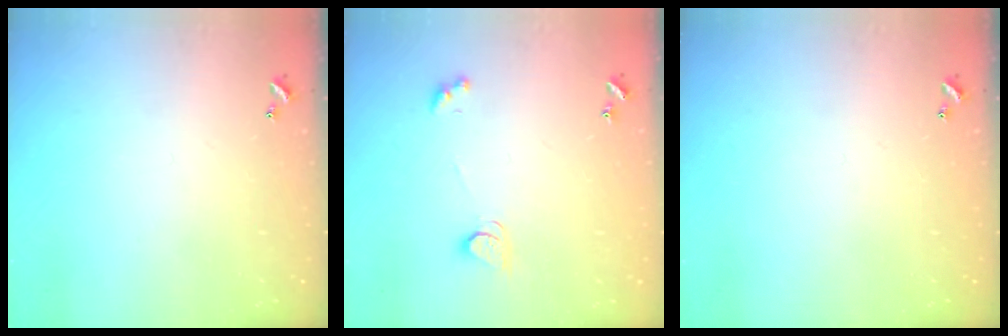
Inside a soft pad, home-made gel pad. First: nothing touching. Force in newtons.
{"total": 2.5, "press": 2.4, "slide": 0.3}
{"total": 0.0}